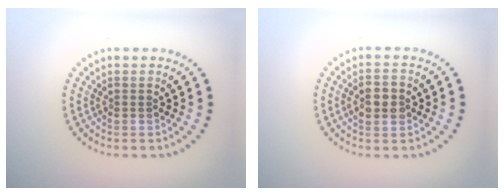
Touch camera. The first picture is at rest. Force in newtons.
{"total": 2.8, "press": 2.8, "slide": 0.2}